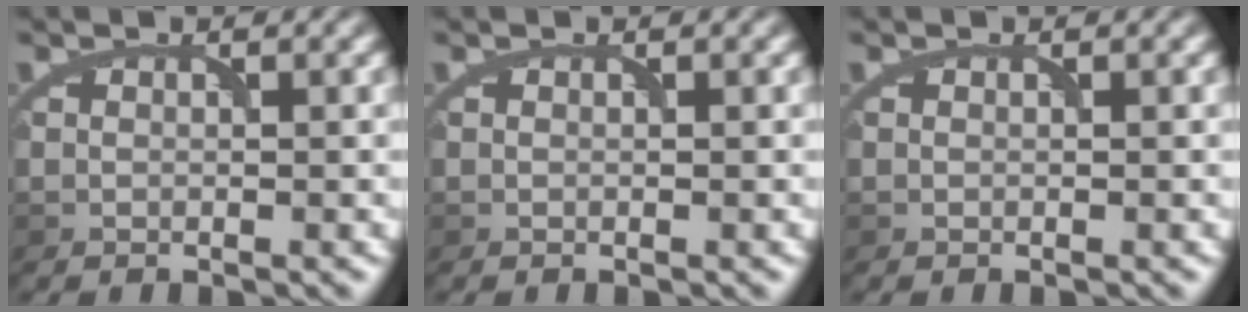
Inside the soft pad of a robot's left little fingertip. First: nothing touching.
{"total": 0.0}
{"total": 0.0}